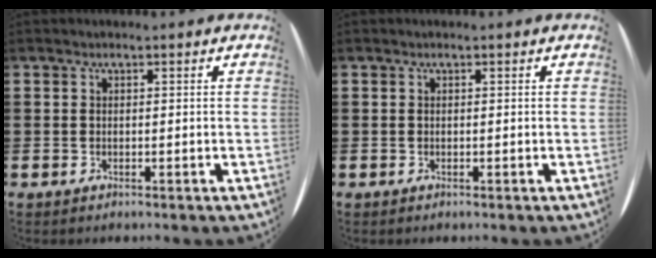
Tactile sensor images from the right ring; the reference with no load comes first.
{"total": 0.0}